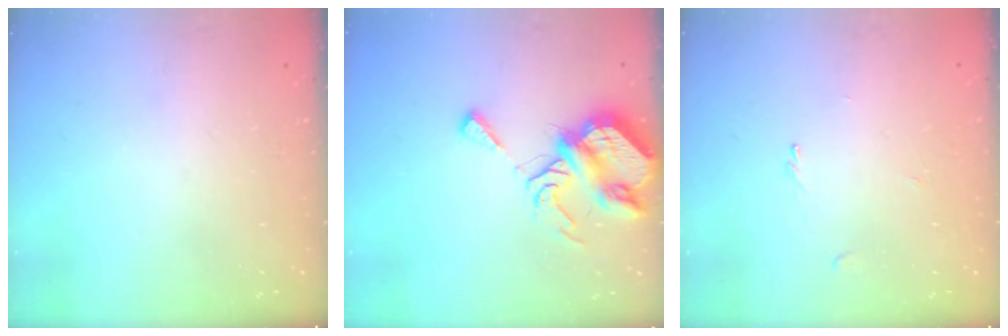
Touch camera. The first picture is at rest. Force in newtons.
{"total": 9.3, "press": 9.2, "slide": 1.2}
{"total": 0.7, "press": 0.6, "slide": 0.4}